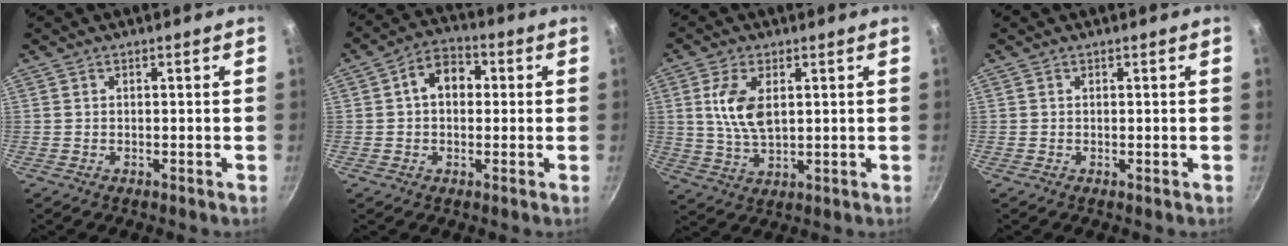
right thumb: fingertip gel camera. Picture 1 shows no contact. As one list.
[{"total": 7.8, "force": [1.1, 5.6, 5.3], "torque": [-0.050, 0.018, 0.004]}, {"total": 8.6, "force": [2.1, 4.5, 7.0], "torque": [-0.135, -0.010, 0.042]}, {"total": 0.0}]